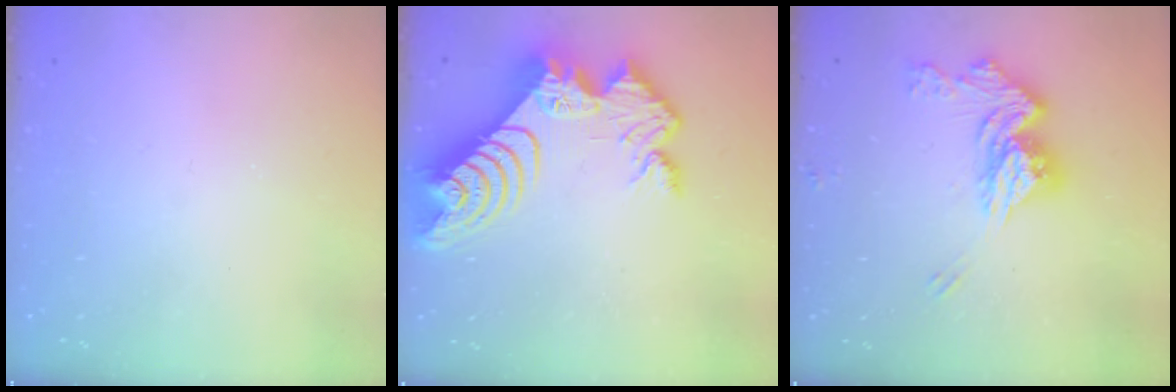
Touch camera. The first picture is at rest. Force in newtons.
{"total": 17.2, "press": 17.2, "slide": 1.2}
{"total": 14.1, "press": 14.1, "slide": 0.2}